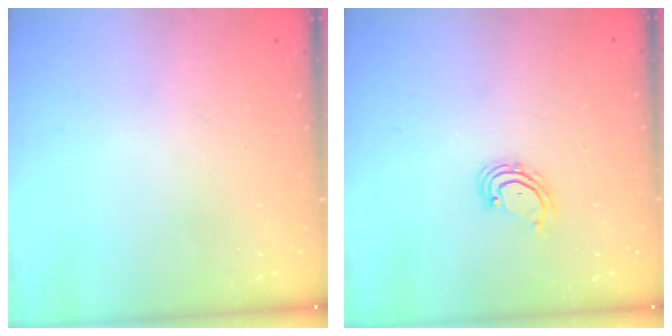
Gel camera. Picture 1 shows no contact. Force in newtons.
{"total": 2.8, "press": 2.8, "slide": 0.2}